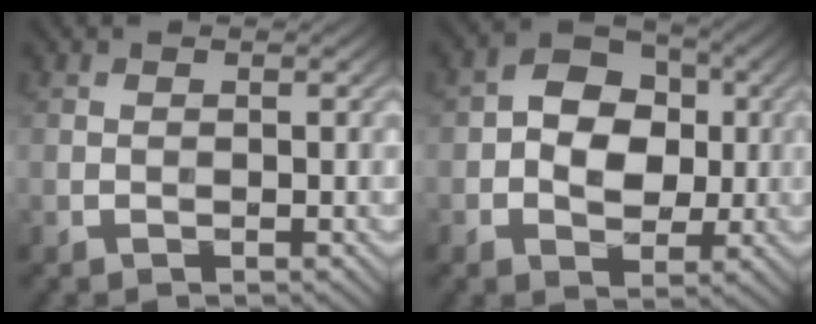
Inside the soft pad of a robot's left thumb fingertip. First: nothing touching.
{"total": 7.1, "force": [0.0, 5.3, 4.7], "torque": [-0.074, 0.005, -0.009]}